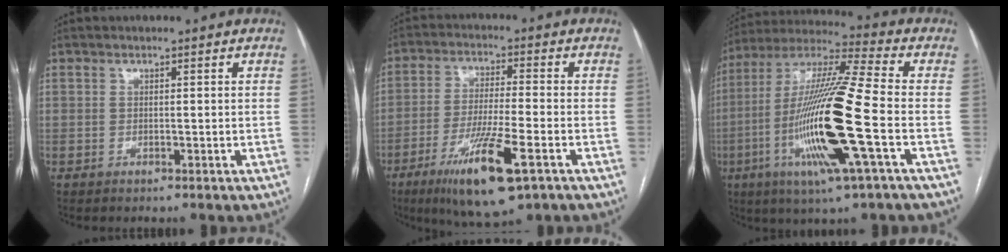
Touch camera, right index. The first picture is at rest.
{"total": 13.2, "force": [-6.6, 1.6, 11.4], "torque": [-0.214, -0.029, -0.108]}
{"total": 20.3, "force": [-5.2, 0.4, 19.6], "torque": [-0.408, -0.021, -0.106]}